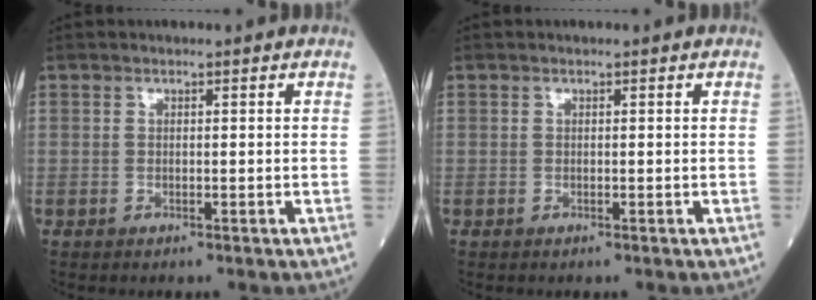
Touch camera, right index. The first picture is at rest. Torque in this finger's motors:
{"motor_torque": [0.00, 0.00, 0.00, 0.00]}